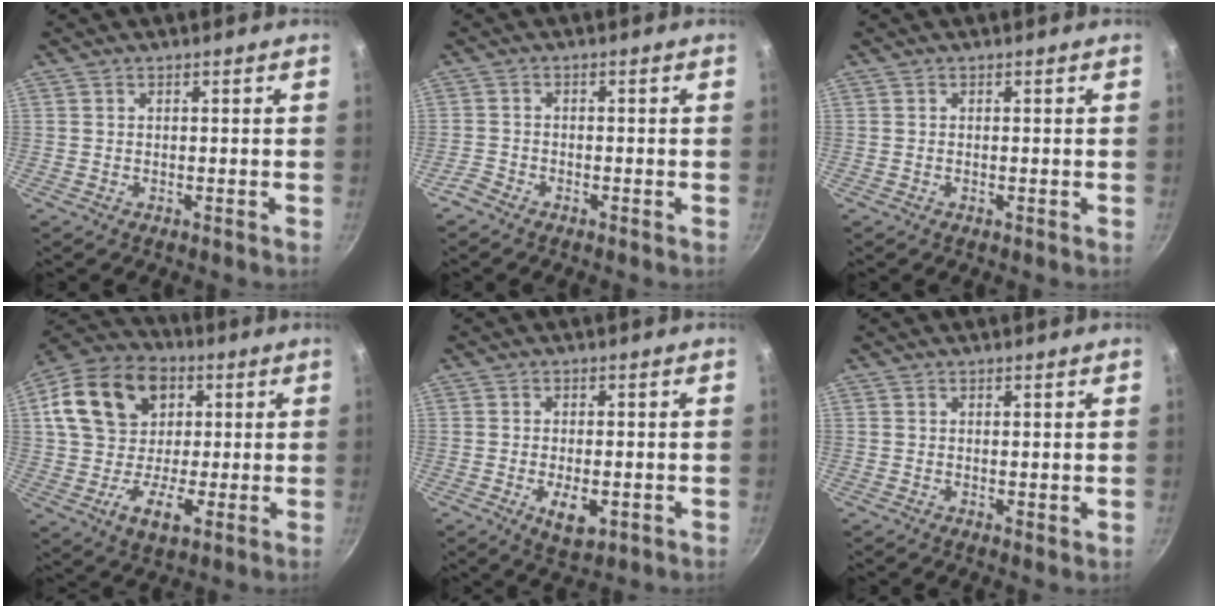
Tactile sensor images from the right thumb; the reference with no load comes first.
{"total": 2.0, "force": [-1.8, 0.8, 0.5], "torque": [-0.021, 0.014, -0.040]}
{"total": 0.0}
{"total": 20.3, "force": [4.4, 15.5, 12.3], "torque": [-0.198, 0.027, 0.071]}
{"total": 5.6, "force": [-1.5, 2.7, 4.7], "torque": [-0.070, -0.004, -0.017]}
{"total": 1.0, "force": [0.6, 0.4, 0.6], "torque": [-0.006, -0.012, 0.007]}